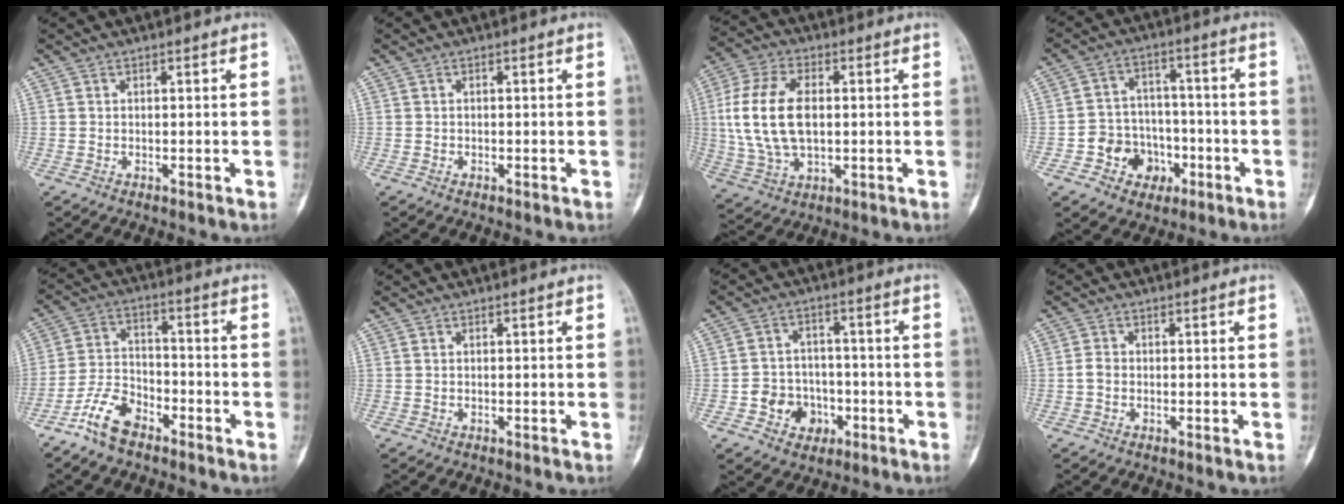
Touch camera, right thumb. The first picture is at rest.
{"total": 0.0}
{"total": 15.5, "force": [1.0, 9.1, 12.5], "torque": [-0.251, 0.008, 0.021]}
{"total": 9.7, "force": [-3.9, 8.2, 3.2], "torque": [-0.007, 0.044, -0.059]}
{"total": 8.8, "force": [-6.1, 4.4, 4.5], "torque": [-0.087, 0.039, -0.125]}
{"total": 0.0}
{"total": 8.1, "force": [-3.0, 6.9, 3.1], "torque": [-0.010, 0.031, -0.045]}
{"total": 1.8, "force": [-0.4, 1.4, 1.1], "torque": [-0.018, 0.005, -0.011]}